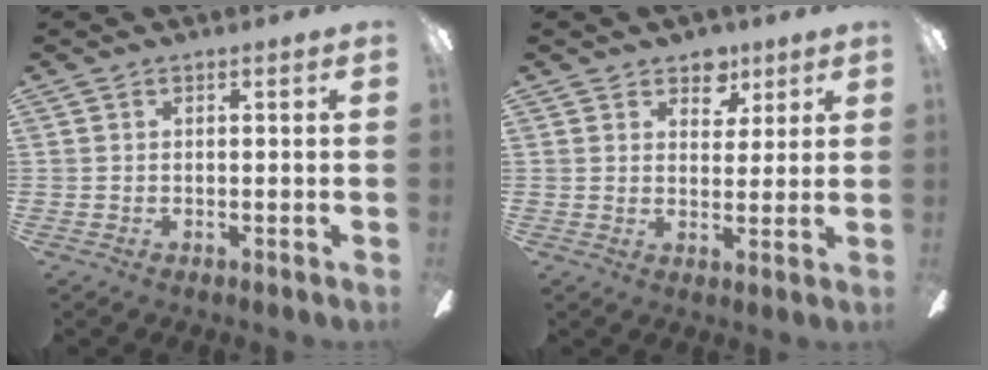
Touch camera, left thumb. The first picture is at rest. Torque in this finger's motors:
{"motor_torque": [0.55, 0.44, 0.71, -0.19, 0.00]}